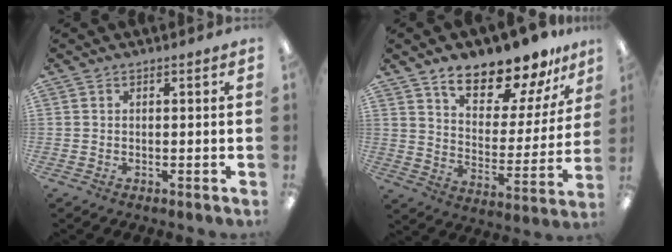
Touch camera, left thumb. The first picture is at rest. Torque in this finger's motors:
{"motor_torque": [0.53, 0.46, 1.45, -1.33, 0.09]}